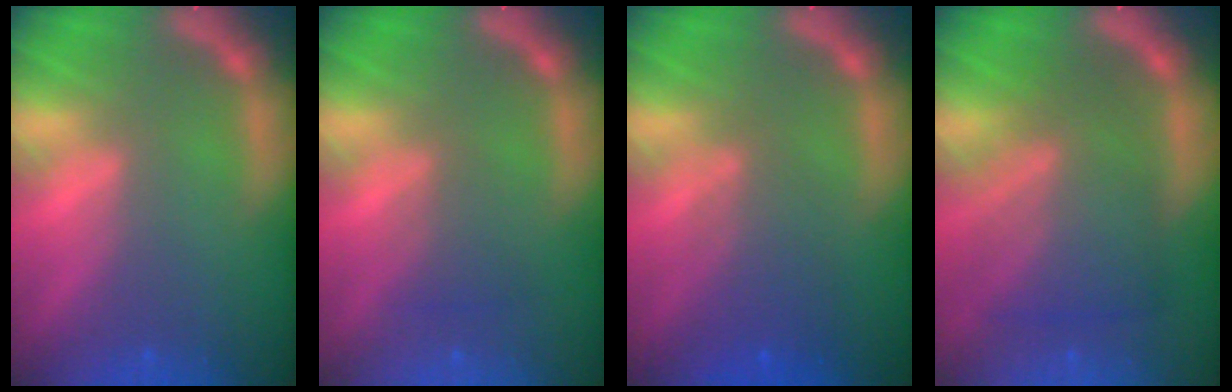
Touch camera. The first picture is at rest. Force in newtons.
{"total": 2.0}
{"total": 4.1}
{"total": 7.6}